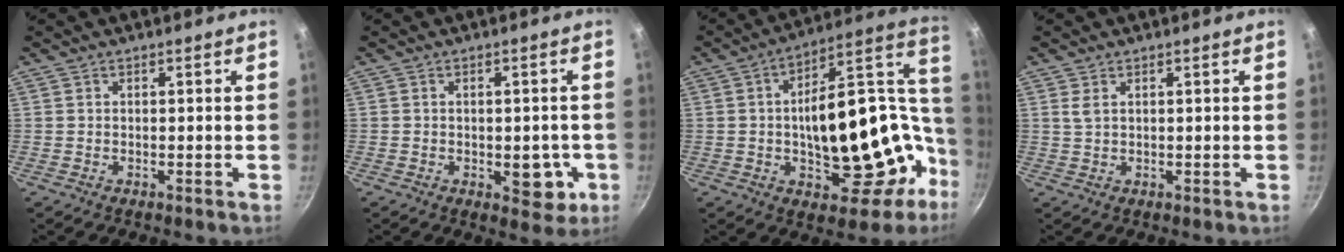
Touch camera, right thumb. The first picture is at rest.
{"total": 6.8, "force": [-1.7, 4.0, 5.2], "torque": [-0.033, 0.002, -0.017]}
{"total": 32.2, "force": [-1.5, 18.4, 26.4], "torque": [-0.308, 0.043, 0.005]}
{"total": 1.5, "force": [0.7, 0.7, 1.2], "torque": [-0.024, -0.003, 0.014]}